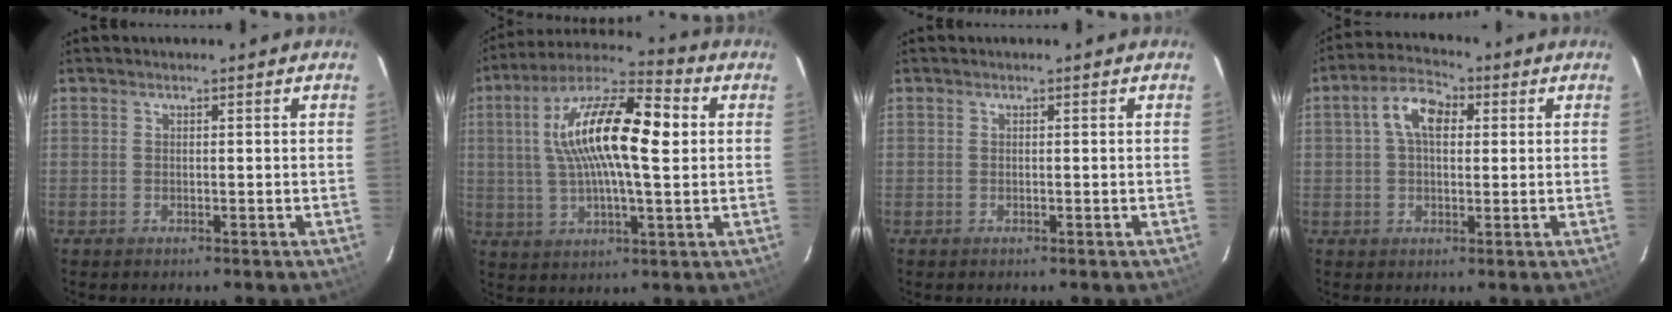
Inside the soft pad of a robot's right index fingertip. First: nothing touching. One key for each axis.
{"total": 18.1, "fx": 3.5, "fy": 5.0, "fz": 17.0, "tx": -0.312, "ty": 0.026, "tz": 0.049}
{"total": 0.0}
{"total": 7.3, "fx": 1.7, "fy": 4.3, "fz": 5.6, "tx": -0.106, "ty": 0.025, "tz": 0.028}